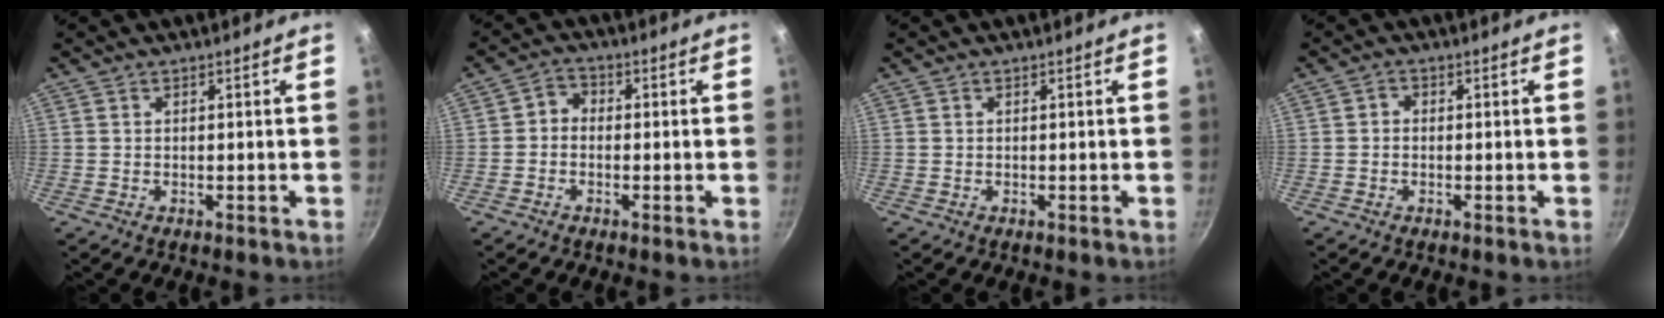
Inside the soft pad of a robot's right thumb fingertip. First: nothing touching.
{"total": 3.0, "force": [-0.7, 2.5, 1.5], "torque": [-0.014, 0.015, -0.025]}
{"total": 0.0}
{"total": 1.4, "force": [-0.3, 1.2, 0.6], "torque": [-0.009, 0.007, -0.009]}